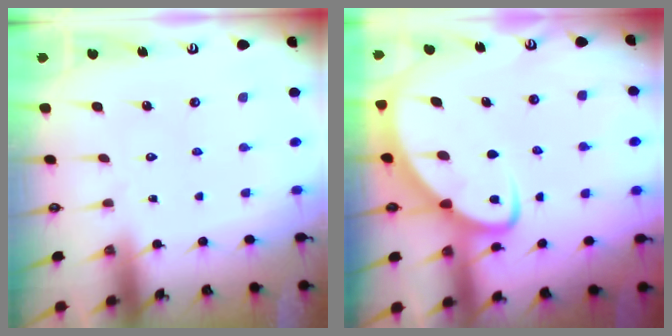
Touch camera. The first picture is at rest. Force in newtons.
{"total": 4.9, "press": 4.8, "slide": 0.6}